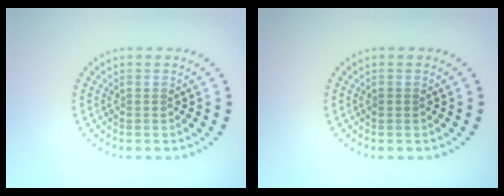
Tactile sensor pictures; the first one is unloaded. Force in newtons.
{"total": 0.5, "press": 0.5, "slide": 0.2}